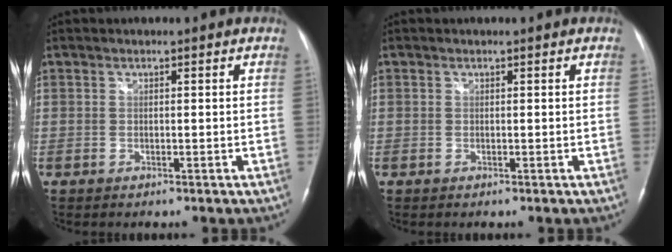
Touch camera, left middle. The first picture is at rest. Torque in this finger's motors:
{"motor_torque": [0.00, 0.00, 0.01, 0.01]}